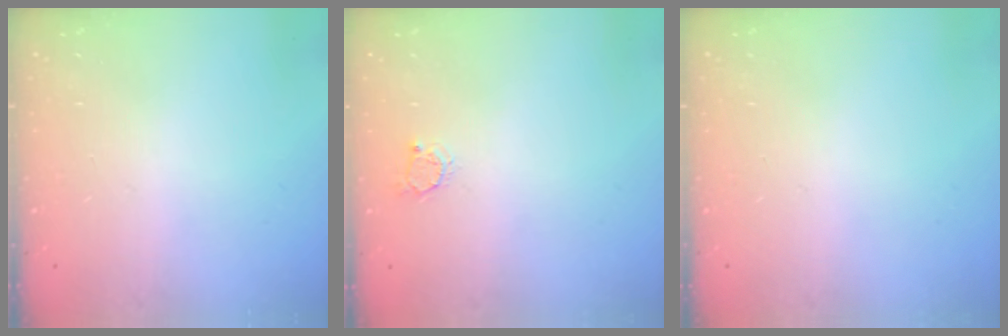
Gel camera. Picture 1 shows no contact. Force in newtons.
{"total": 3.0, "press": 3.0, "slide": 0.4}
{"total": 0.0}